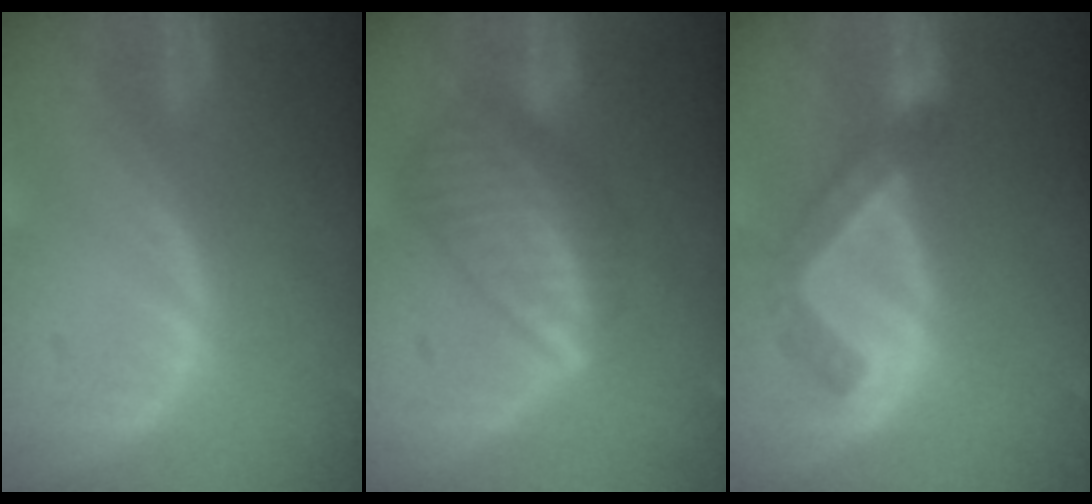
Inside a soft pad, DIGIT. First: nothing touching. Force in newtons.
{"total": 8.6, "press": 7.5, "slide": 4.1}
{"total": 5.0, "press": 4.9, "slide": 1.0}